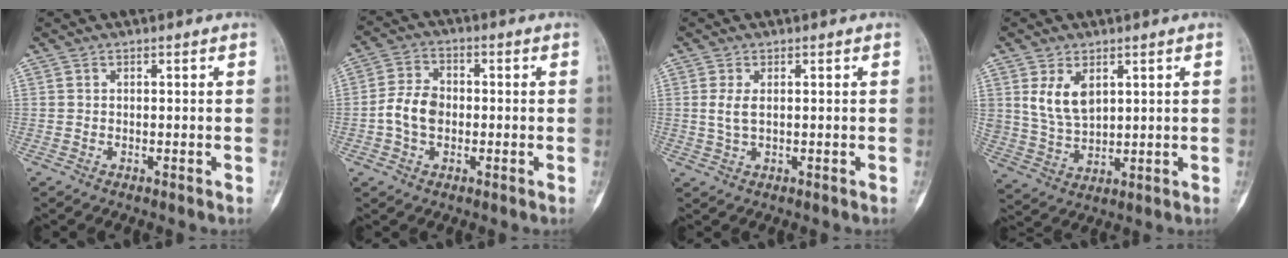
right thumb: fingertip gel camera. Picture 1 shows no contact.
{"total": 6.9, "force": [-0.9, 5.0, 4.7], "torque": [-0.081, 0.018, -0.025]}
{"total": 2.8, "force": [0.4, 1.3, 2.4], "torque": [-0.056, 0.000, 0.009]}
{"total": 7.5, "force": [3.0, 4.7, 5.1], "torque": [-0.080, -0.016, 0.069]}